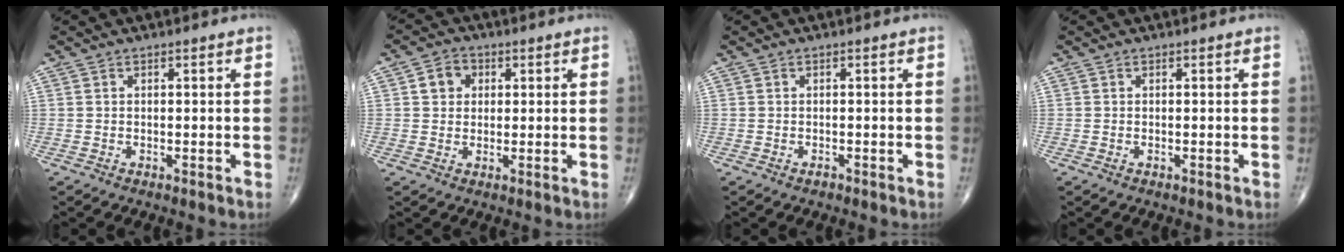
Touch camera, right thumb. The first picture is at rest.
{"total": 4.4, "force": [1.1, 3.8, 2.0], "torque": [-0.012, 0.004, 0.014]}
{"total": 0.6, "force": [-0.4, 0.3, 0.2], "torque": [-0.001, 0.000, -0.009]}
{"total": 0.0}